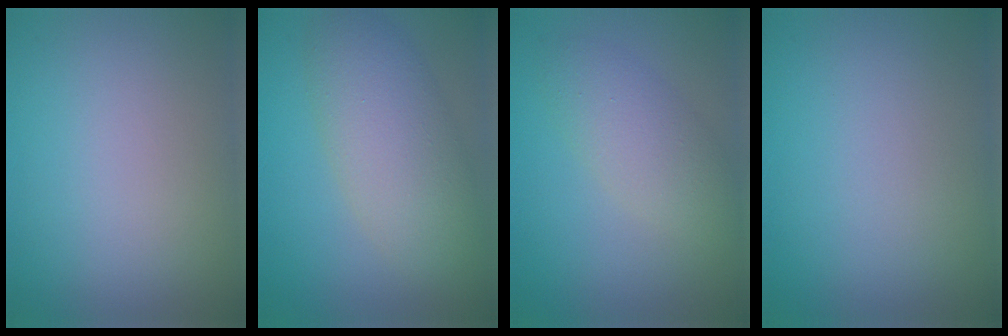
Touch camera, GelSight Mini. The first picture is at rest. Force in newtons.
{"total": 6.0, "press": 6.0, "slide": 0.2}
{"total": 3.5, "press": 3.5, "slide": 0.2}
{"total": 0.0}